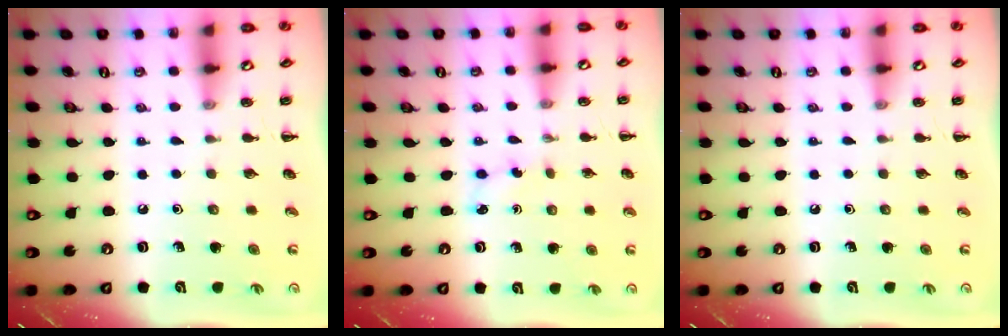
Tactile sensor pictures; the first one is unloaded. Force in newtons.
{"total": 2.6, "press": 2.5, "slide": 0.8}
{"total": 0.0}